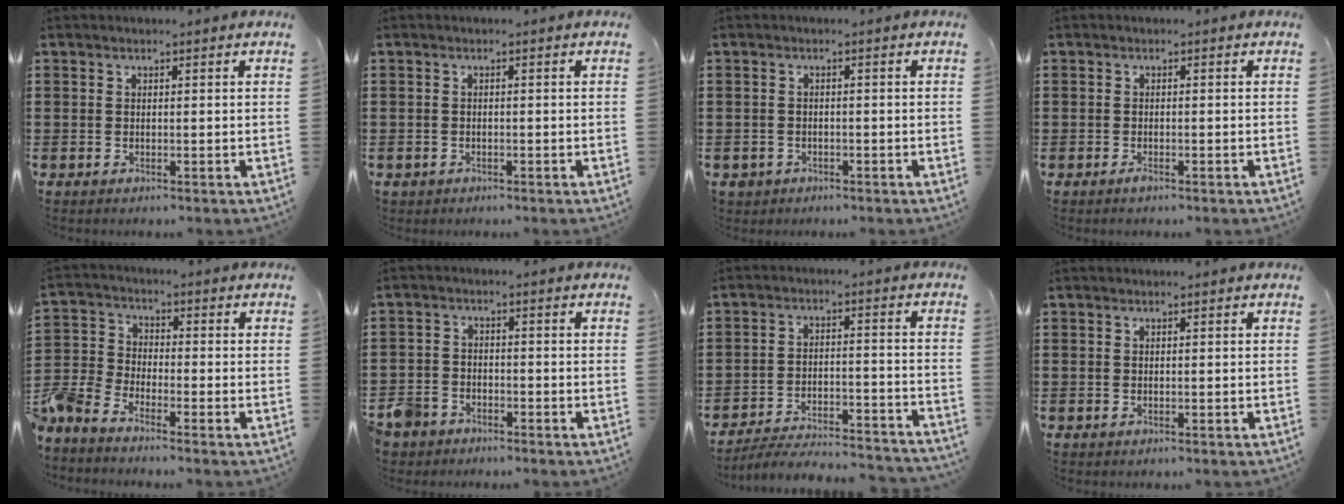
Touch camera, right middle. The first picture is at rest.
{"total": 0.6, "force": [-0.5, 0.4, 0.0], "torque": [-0.002, 0.001, -0.011]}
{"total": 1.1, "force": [-0.8, 0.7, 0.0], "torque": [-0.004, -0.001, -0.019]}
{"total": 0.9, "force": [-0.7, 0.4, 0.4], "torque": [-0.009, -0.004, -0.014]}
{"total": 5.2, "force": [-4.9, 1.4, 1.3], "torque": [-0.063, -0.008, -0.106]}
{"total": 3.7, "force": [-3.2, 1.7, 0.5], "torque": [-0.034, -0.005, -0.072]}
{"total": 5.4, "force": [-5.1, 0.4, 1.5], "torque": [-0.038, -0.003, -0.106]}
{"total": 0.0}